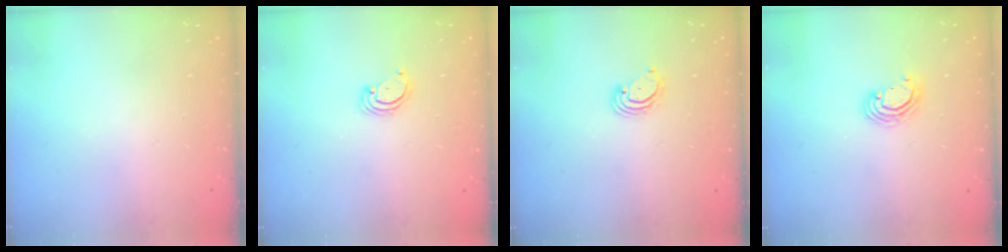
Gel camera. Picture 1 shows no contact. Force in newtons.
{"total": 2.3, "press": 2.3, "slide": 0.2}
{"total": 3.0, "press": 3.0, "slide": 0.3}
{"total": 3.6, "press": 3.6, "slide": 0.3}